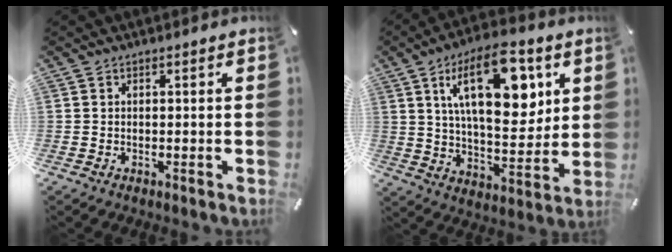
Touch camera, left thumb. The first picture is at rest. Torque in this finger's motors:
{"motor_torque": [2.56, 2.44, 0.99, 0.10, 0.24]}